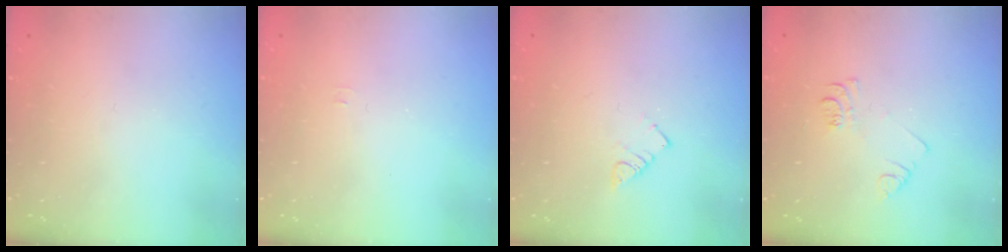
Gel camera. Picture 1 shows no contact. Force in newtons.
{"total": 3.3, "press": 3.3, "slide": 0.4}
{"total": 2.9, "press": 2.9, "slide": 0.5}
{"total": 5.5, "press": 5.5, "slide": 0.5}